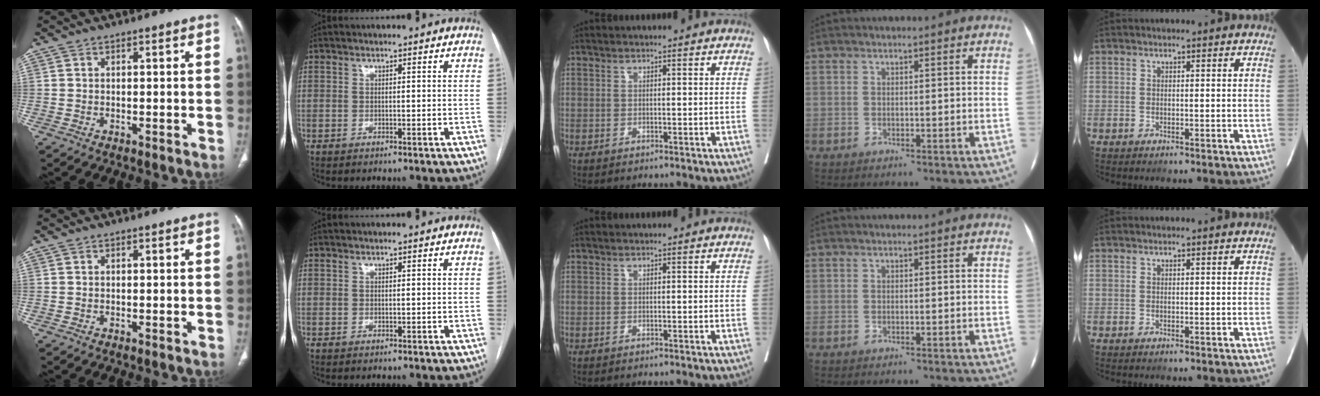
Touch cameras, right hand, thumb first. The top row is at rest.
{}